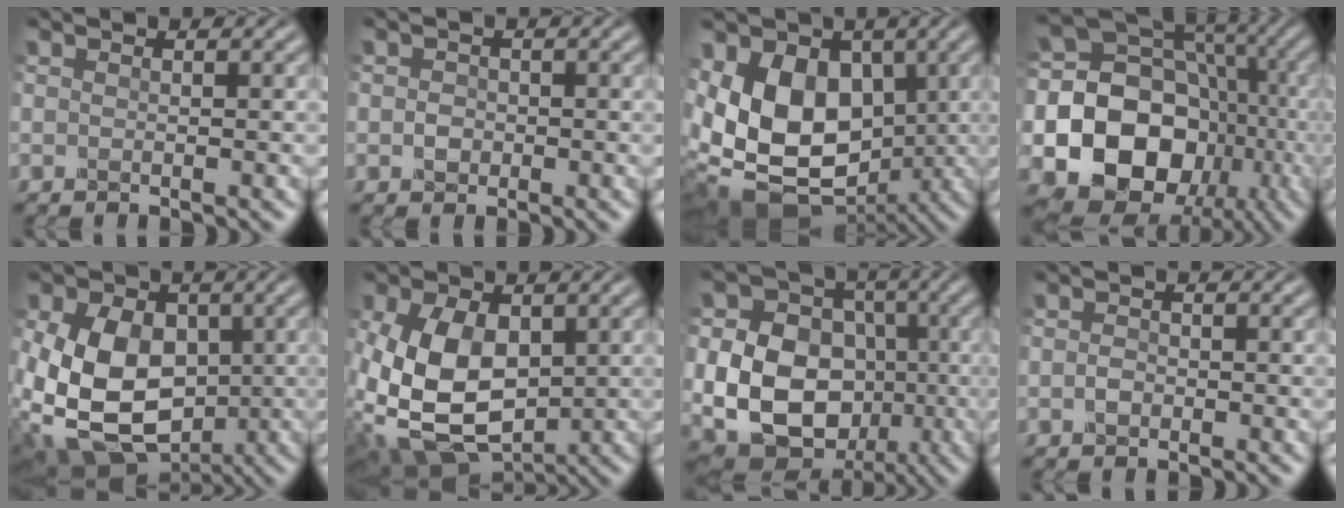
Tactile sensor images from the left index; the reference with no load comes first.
{"total": 1.0, "force": [-0.2, 0.9, 0.1], "torque": [-0.011, 0.004, -0.008]}
{"total": 14.7, "force": [-0.3, 11.0, 9.7], "torque": [-0.156, -0.004, -0.025]}
{"total": 20.5, "force": [-4.4, 17.6, 9.4], "torque": [-0.183, -0.006, -0.079]}
{"total": 14.6, "force": [-1.7, 11.7, 8.6], "torque": [-0.180, -0.019, -0.045]}
{"total": 11.3, "force": [-0.7, 7.6, 8.3], "torque": [-0.208, -0.018, -0.004]}
{"total": 12.5, "force": [-2.3, 10.3, 6.7], "torque": [-0.131, -0.020, -0.050]}
{"total": 0.5, "force": [-0.3, 0.4, 0.2], "torque": [-0.015, 0.004, -0.007]}